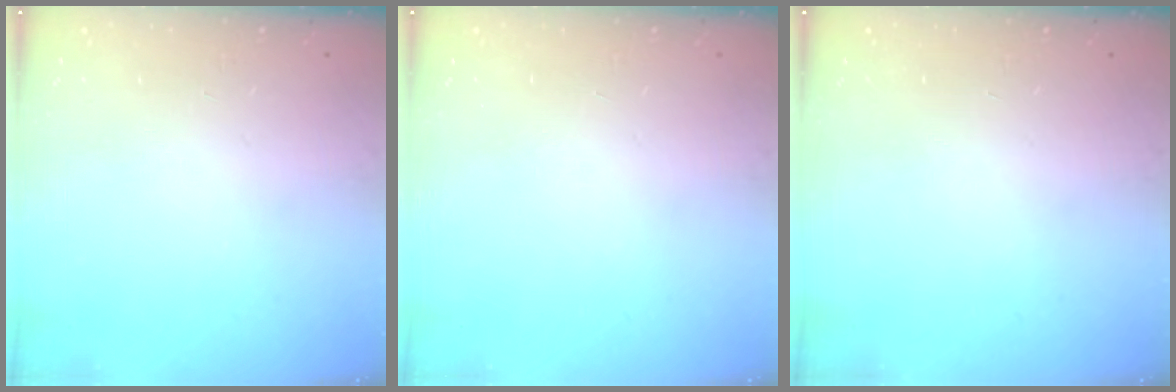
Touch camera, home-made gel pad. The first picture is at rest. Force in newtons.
{"total": 0.0}
{"total": 0.0}